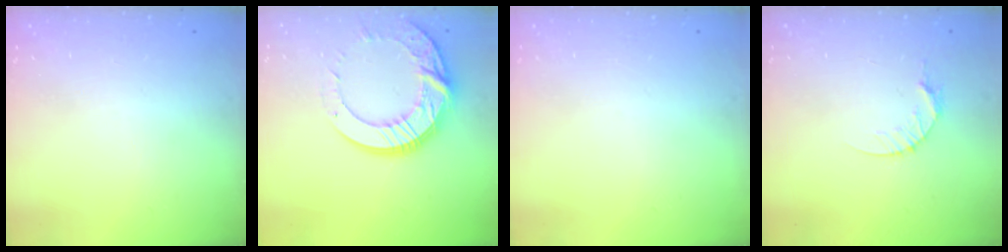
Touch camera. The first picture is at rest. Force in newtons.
{"total": 15.8, "press": 15.8, "slide": 1.3}
{"total": 0.0}
{"total": 4.7, "press": 4.7, "slide": 0.6}